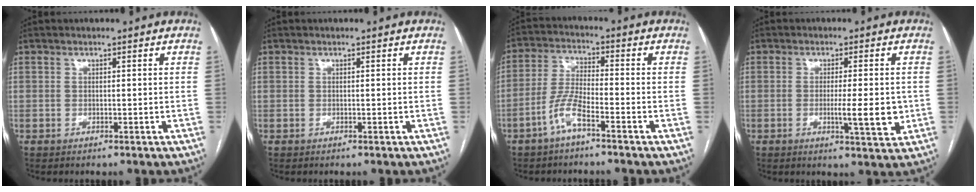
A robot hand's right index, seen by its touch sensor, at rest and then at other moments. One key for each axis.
{"total": 0.0}
{"total": 5.8, "fx": -3.6, "fy": 0.7, "fz": 4.5, "tx": -0.100, "ty": 0.003, "tz": -0.076}
{"total": 5.9, "fx": -1.0, "fy": 0.6, "fz": 5.8, "tx": -0.090, "ty": -0.008, "tz": -0.013}